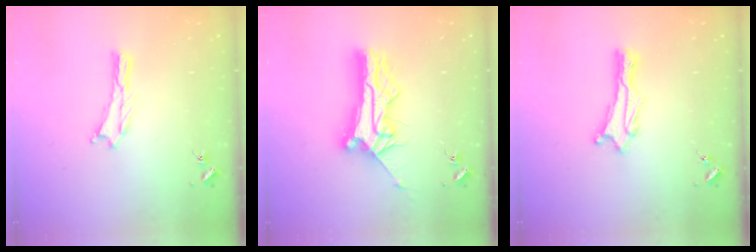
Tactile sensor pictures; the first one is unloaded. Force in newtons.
{"total": 10.4, "press": 10.3, "slide": 1.1}
{"total": 1.3, "press": 1.2, "slide": 0.1}